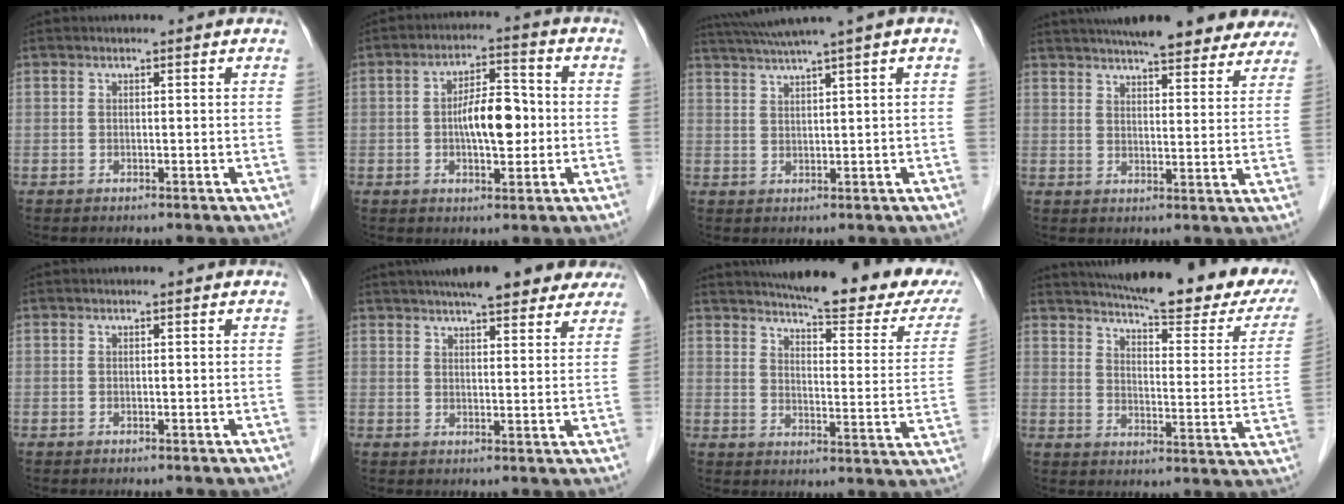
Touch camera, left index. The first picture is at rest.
{"total": 7.6, "force": [-0.7, 2.9, 7.0], "torque": [-0.126, 0.012, -0.013]}
{"total": 6.3, "force": [4.6, -1.6, 4.0], "torque": [-0.068, 0.023, 0.082]}
{"total": 21.8, "force": [18.8, 4.8, 10.0], "torque": [-0.148, 0.022, 0.229]}
{"total": 0.0}
{"total": 16.5, "force": [13.7, 4.0, 8.2], "torque": [-0.116, 0.036, 0.172]}
{"total": 23.9, "force": [20.1, 3.7, 12.4], "torque": [-0.169, -0.040, 0.238]}
{"total": 26.8, "force": [22.3, 4.8, 14.0], "torque": [-0.200, -0.040, 0.269]}